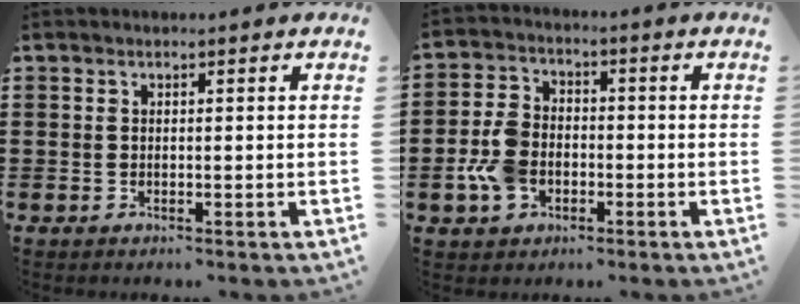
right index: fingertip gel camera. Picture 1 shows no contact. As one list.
[{"total": 6.7, "force": [-2.0, 4.7, 4.3], "torque": [-0.111, 0.006, -0.043]}]